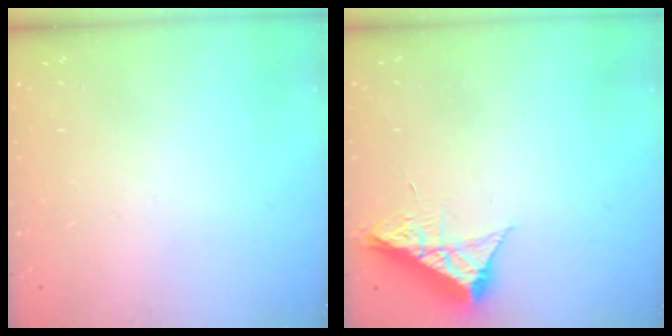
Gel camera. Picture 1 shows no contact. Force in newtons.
{"total": 8.9, "press": 8.9, "slide": 0.4}